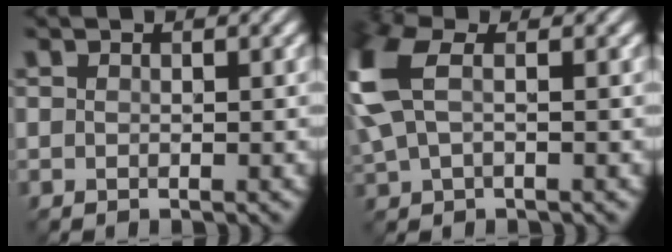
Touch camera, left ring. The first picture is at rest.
{"total": 5.8, "force": [1.6, 3.0, 4.7], "torque": [-0.143, 0.013, 0.027]}